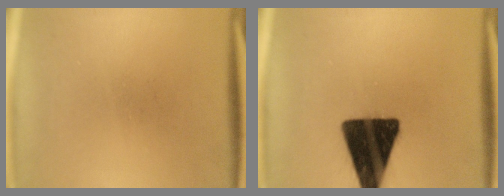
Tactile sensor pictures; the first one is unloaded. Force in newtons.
{"total": 18.0}